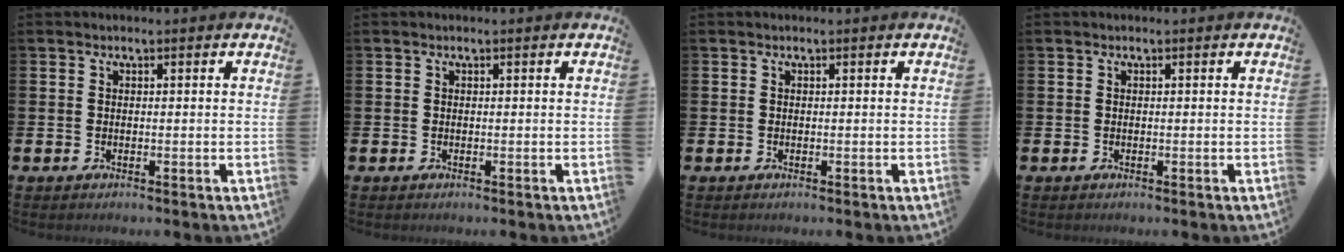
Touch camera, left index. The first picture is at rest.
{"total": 0.0}
{"total": 0.0}
{"total": 0.0}